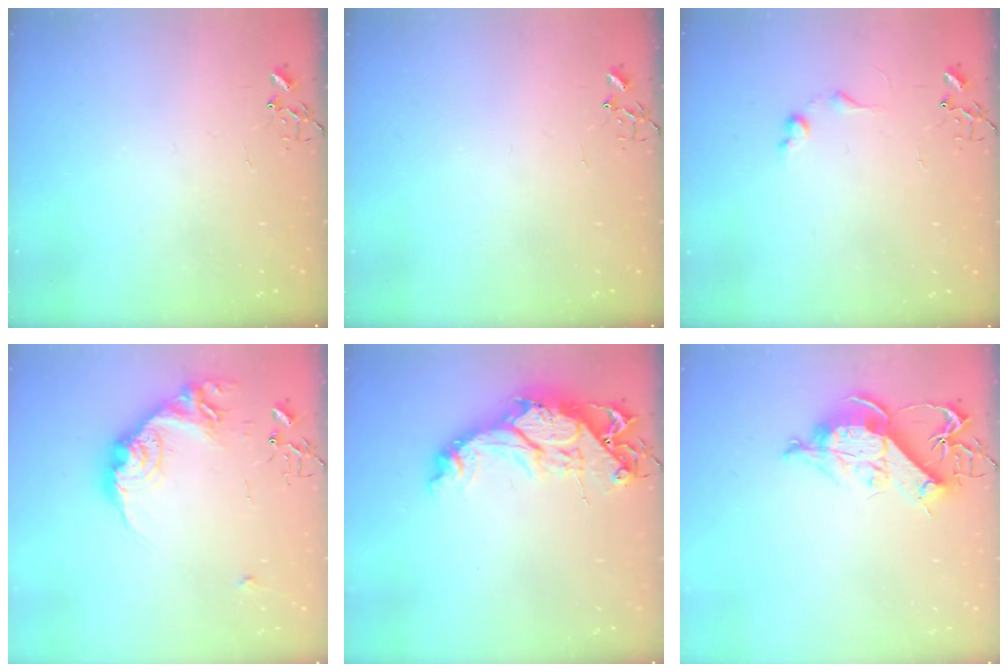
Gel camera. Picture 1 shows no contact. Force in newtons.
{"total": 0.0}
{"total": 6.4, "press": 6.3, "slide": 0.8}
{"total": 17.6, "press": 17.5, "slide": 0.9}
{"total": 15.7, "press": 15.7, "slide": 1.2}
{"total": 12.2, "press": 12.1, "slide": 1.5}